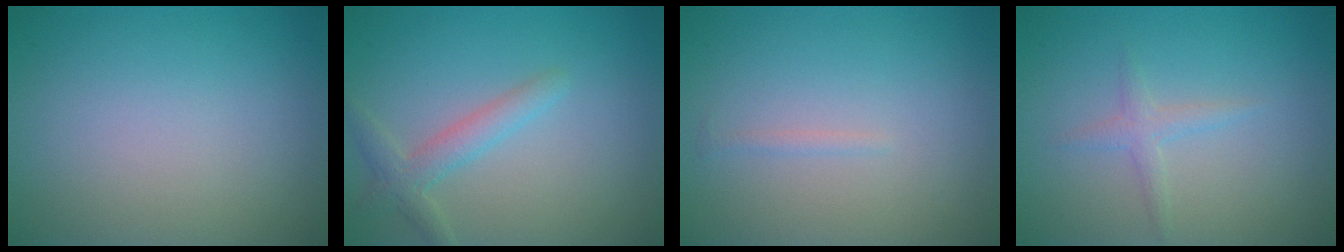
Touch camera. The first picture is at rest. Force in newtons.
{"total": 2.5, "press": 2.5, "slide": 0.1}
{"total": 0.5, "press": 0.5, "slide": 0.0}
{"total": 1.4, "press": 1.4, "slide": 0.1}